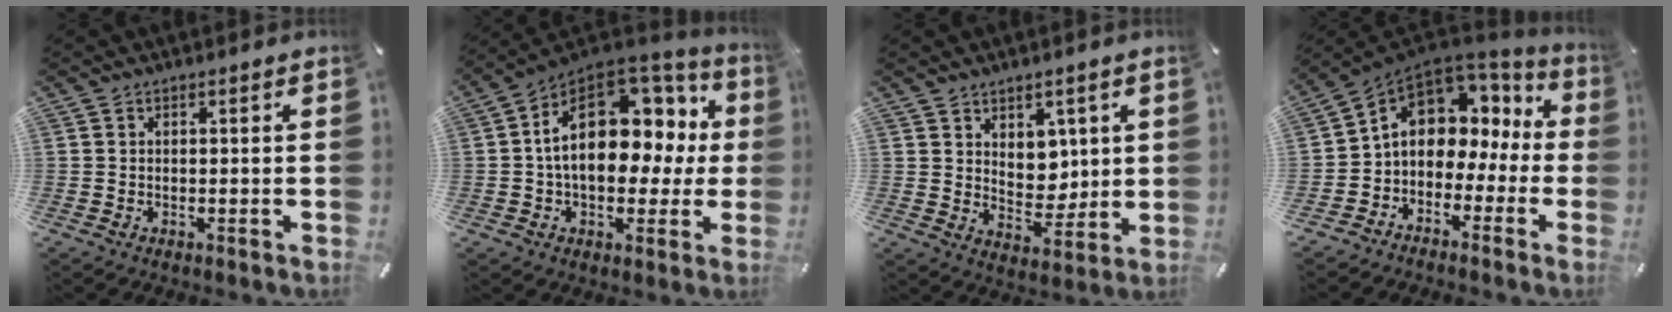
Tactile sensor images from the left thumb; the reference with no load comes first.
{"total": 19.1, "force": [3.6, 12.5, 14.0], "torque": [-0.215, -0.014, 0.065]}
{"total": 6.4, "force": [3.3, 5.3, 1.5], "torque": [-0.011, -0.028, 0.060]}
{"total": 8.0, "force": [1.6, 6.7, 4.0], "torque": [-0.084, -0.006, 0.035]}